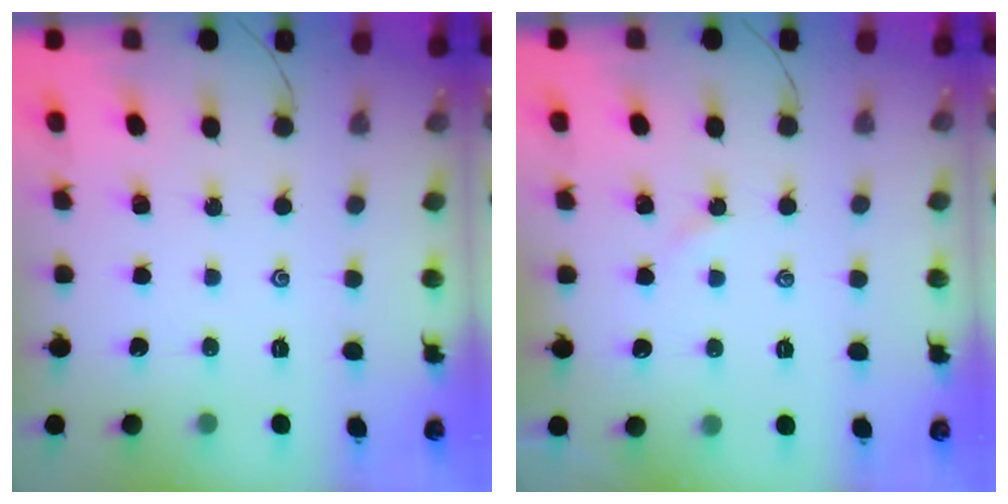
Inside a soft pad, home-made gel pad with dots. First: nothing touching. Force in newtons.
{"total": 2.2, "press": 2.2, "slide": 0.3}